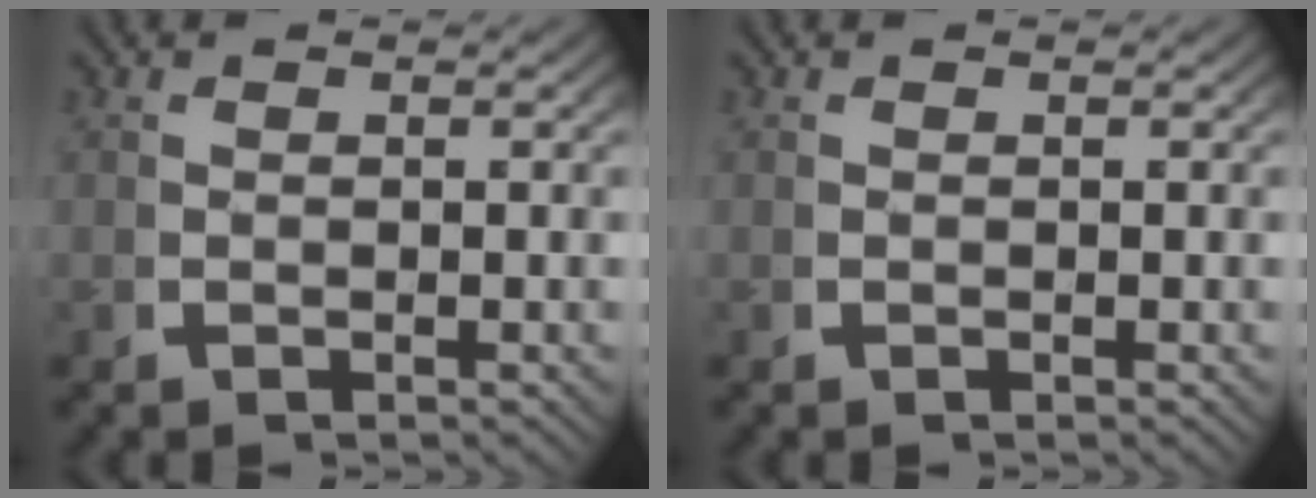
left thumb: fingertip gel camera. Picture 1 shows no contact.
{"total": 0.0}